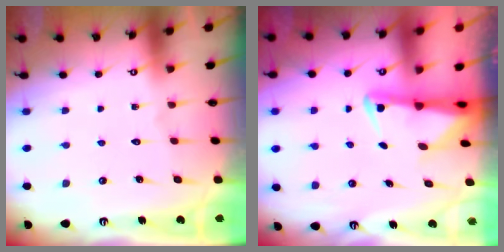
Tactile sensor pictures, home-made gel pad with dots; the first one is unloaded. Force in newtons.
{"total": 2.5, "press": 2.5, "slide": 0.5}